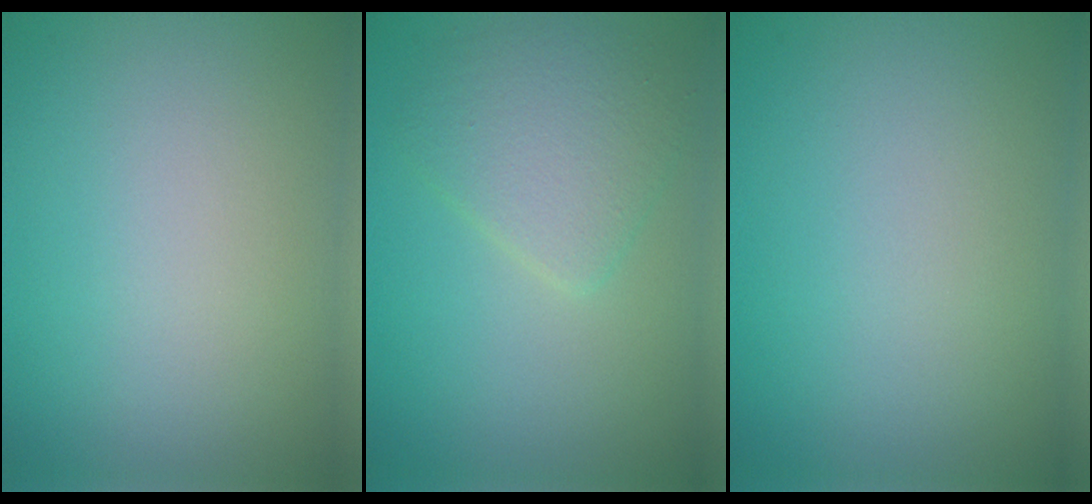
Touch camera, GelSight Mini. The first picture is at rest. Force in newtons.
{"total": 3.6, "press": 3.6, "slide": 0.2}
{"total": 0.0}